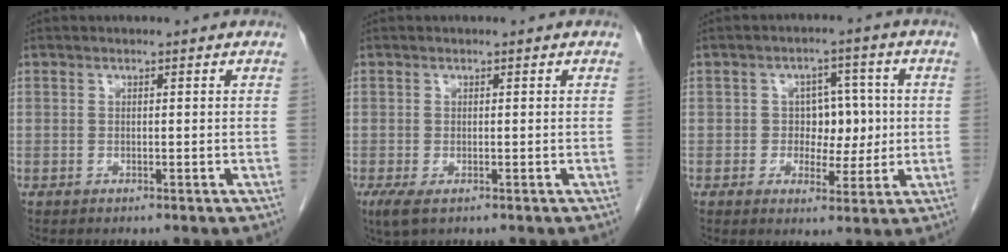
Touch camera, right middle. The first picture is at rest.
{"total": 2.2, "force": [-1.1, 0.8, 1.8], "torque": [-0.040, -0.009, -0.016]}
{"total": 5.9, "force": [0.1, 4.1, 4.2], "torque": [-0.050, 0.015, 0.006]}